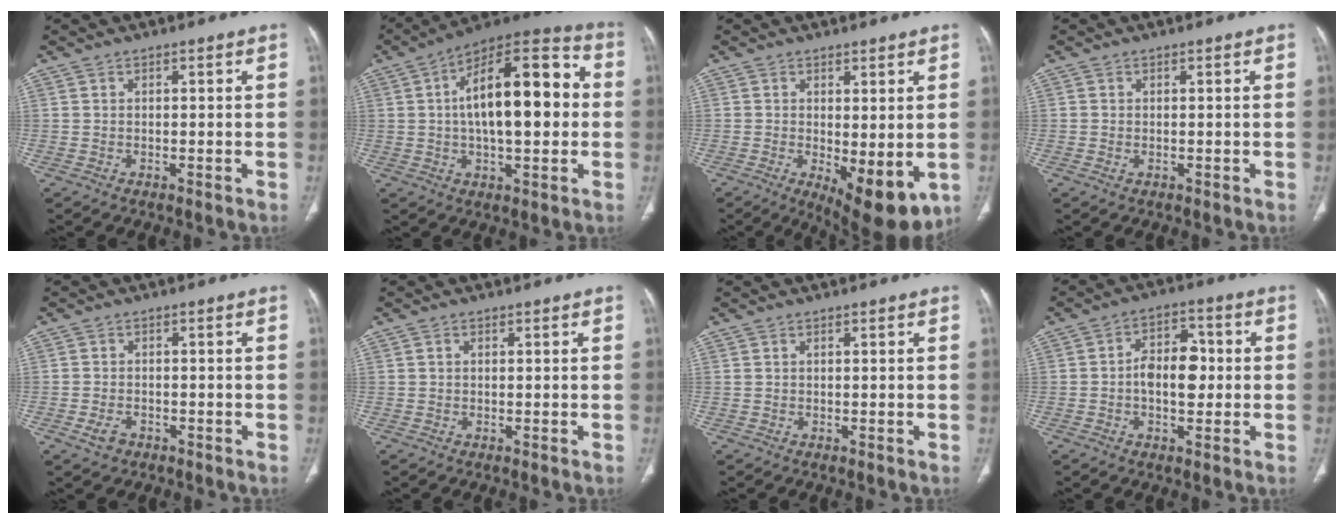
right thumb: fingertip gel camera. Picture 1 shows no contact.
{"total": 21.0, "force": [1.6, 9.0, 18.9], "torque": [-0.276, 0.034, 0.017]}
{"total": 10.2, "force": [-2.0, 4.0, 9.1], "torque": [-0.124, -0.026, -0.016]}
{"total": 0.6, "force": [-0.1, 0.4, 0.4], "torque": [-0.012, 0.001, 0.000]}
{"total": 2.8, "force": [-1.4, 2.0, 1.4], "torque": [-0.026, 0.006, -0.019]}
{"total": 0.6, "force": [0.1, 0.5, 0.4], "torque": [-0.007, 0.003, 0.003]}
{"total": 0.0}
{"total": 8.3, "force": [-0.4, 5.0, 6.7], "torque": [-0.086, 0.019, -0.013]}